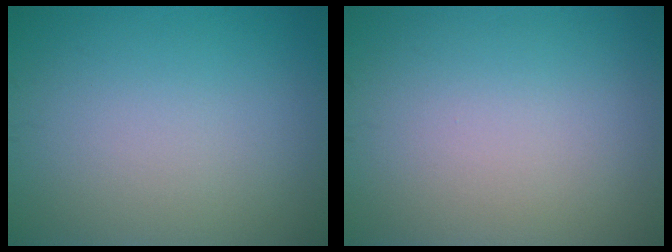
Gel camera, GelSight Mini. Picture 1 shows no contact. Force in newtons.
{"total": 0.0}